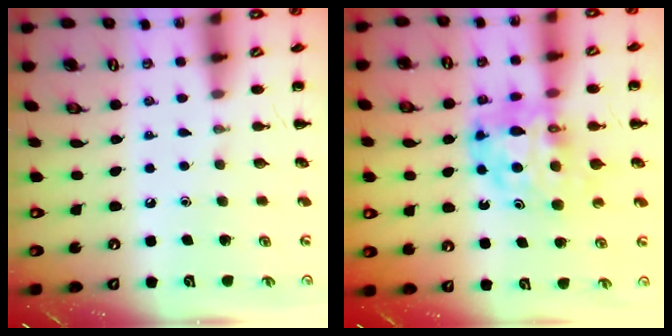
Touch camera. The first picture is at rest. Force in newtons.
{"total": 10.3, "press": 9.8, "slide": 3.1}